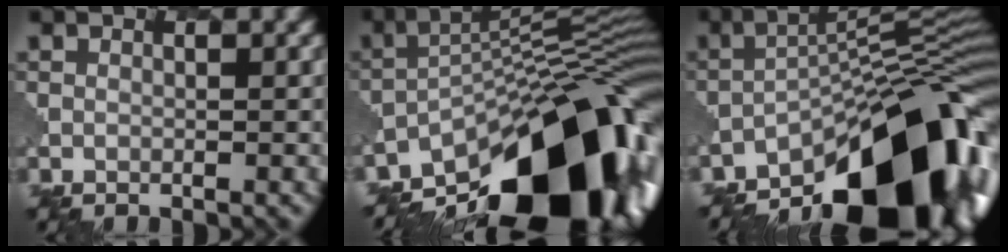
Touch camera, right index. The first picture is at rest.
{"total": 18.4, "force": [-11.1, 6.9, 12.9], "torque": [-0.184, 0.005, -0.186]}
{"total": 16.6, "force": [-10.9, 5.9, 11.0], "torque": [-0.140, 0.011, -0.179]}